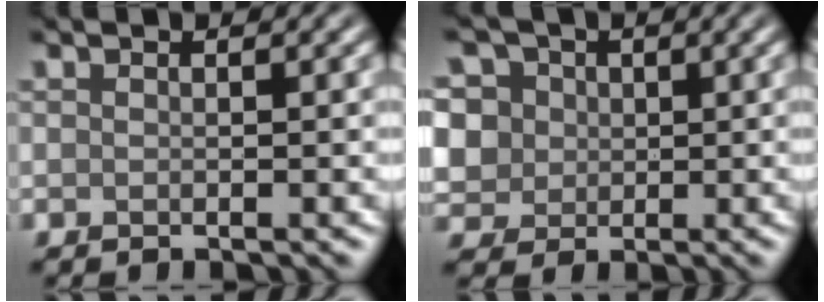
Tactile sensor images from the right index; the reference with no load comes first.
{"total": 10.3, "force": [4.0, 8.1, 5.0], "torque": [-0.105, 0.031, 0.045]}